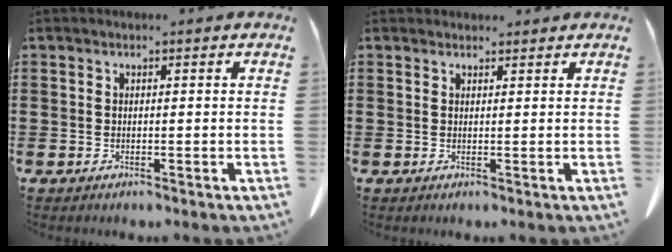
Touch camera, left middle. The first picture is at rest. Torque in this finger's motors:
{"motor_torque": [-0.71, 0.72, -0.10, -0.07]}